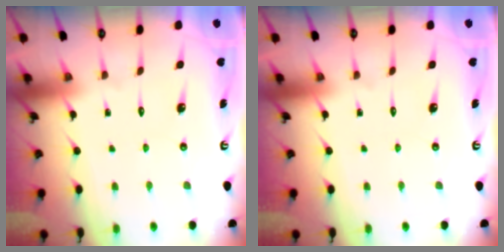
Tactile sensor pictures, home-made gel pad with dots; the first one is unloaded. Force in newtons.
{"total": 0.0}